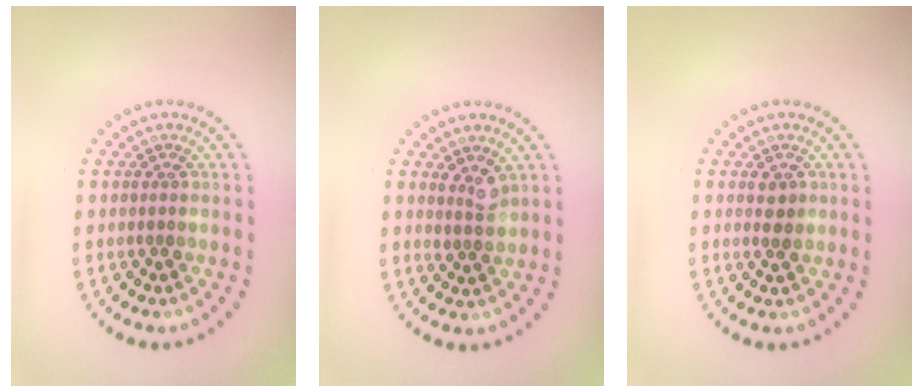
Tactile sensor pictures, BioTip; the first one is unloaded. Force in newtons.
{"total": 1.7, "press": 1.4, "slide": 0.9}
{"total": 1.3, "press": 1.2, "slide": 0.3}